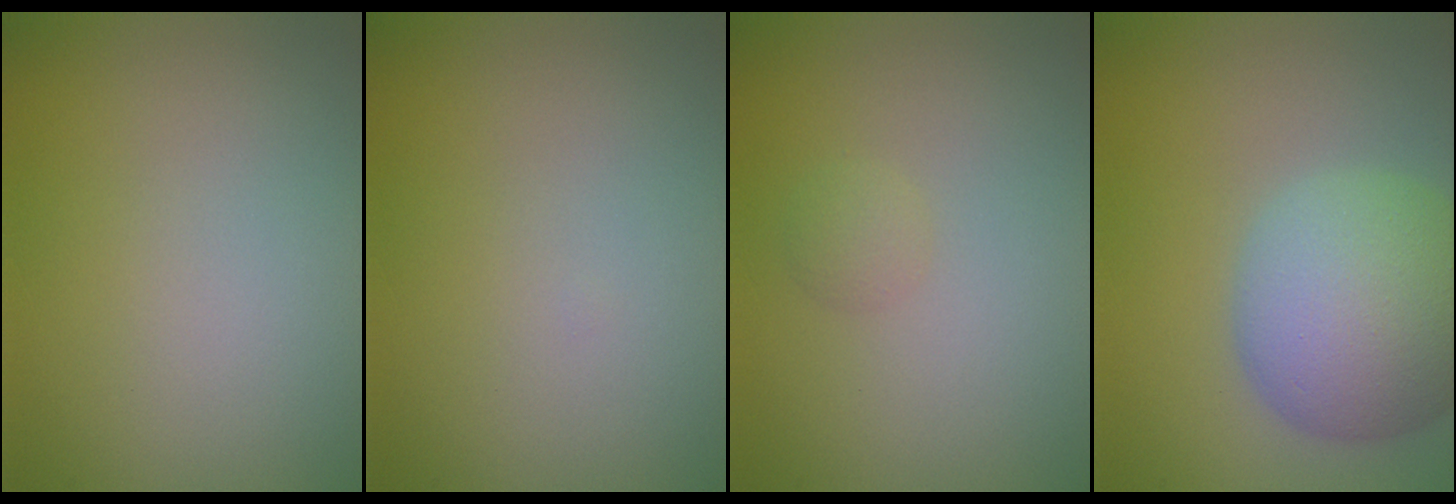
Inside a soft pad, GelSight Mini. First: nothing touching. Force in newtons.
{"total": 0.0}
{"total": 0.9, "press": 0.8, "slide": 0.1}
{"total": 8.5, "press": 8.5, "slide": 0.4}